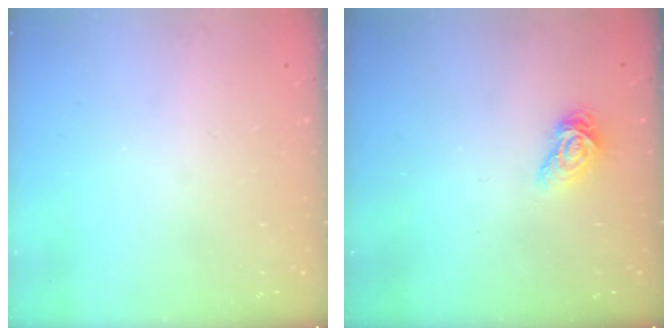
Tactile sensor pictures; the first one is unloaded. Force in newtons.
{"total": 7.1, "press": 7.1, "slide": 0.1}